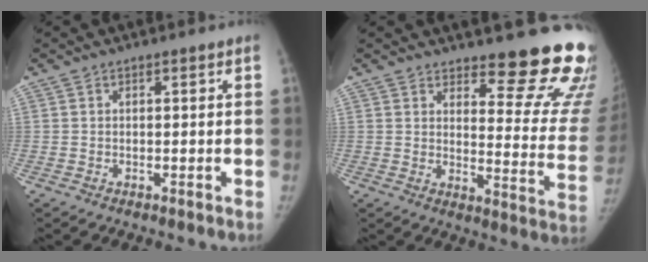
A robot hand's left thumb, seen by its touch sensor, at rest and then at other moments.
{"total": 17.9, "force": [14.8, 4.4, 9.1], "torque": [-0.072, -0.144, 0.175]}